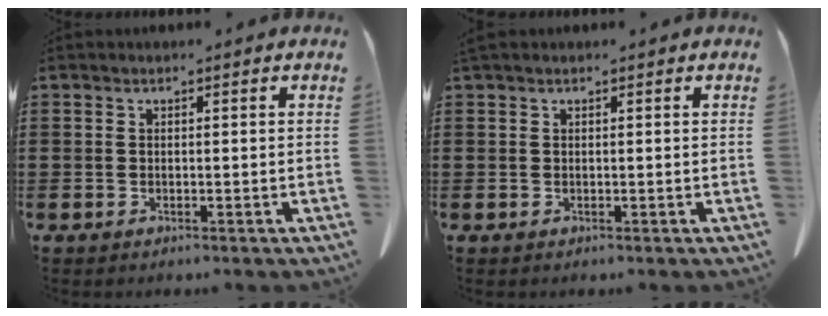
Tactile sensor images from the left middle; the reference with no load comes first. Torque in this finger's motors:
{"motor_torque": [0.33, 0.19, 0.11, 0.07]}